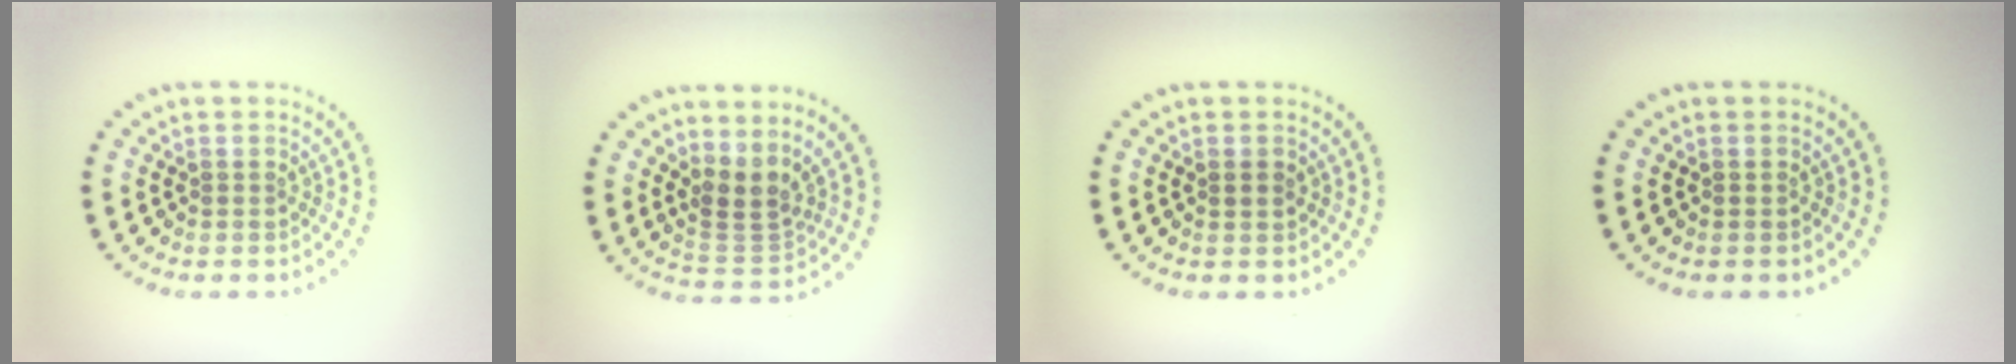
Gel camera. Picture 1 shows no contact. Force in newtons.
{"total": 2.8, "press": 2.0, "slide": 1.9}
{"total": 0.9, "press": 0.8, "slide": 0.3}
{"total": 0.0}